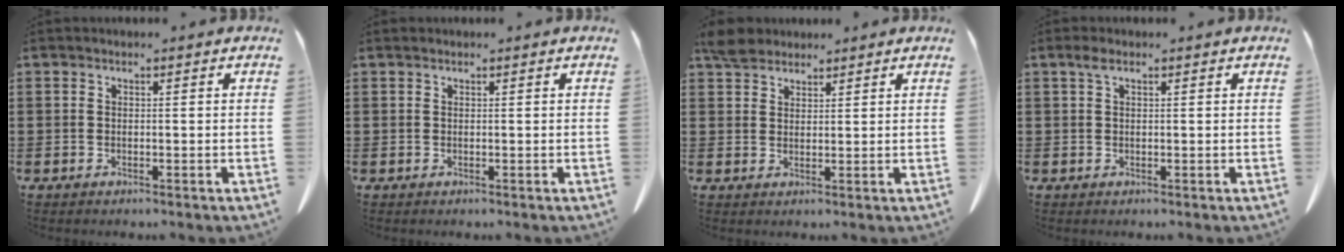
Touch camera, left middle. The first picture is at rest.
{"total": 0.0}
{"total": 3.6, "force": [3.1, 1.5, 1.1], "torque": [-0.023, 0.000, 0.060]}
{"total": 2.2, "force": [1.0, 0.9, 1.7], "torque": [-0.039, 0.004, 0.019]}